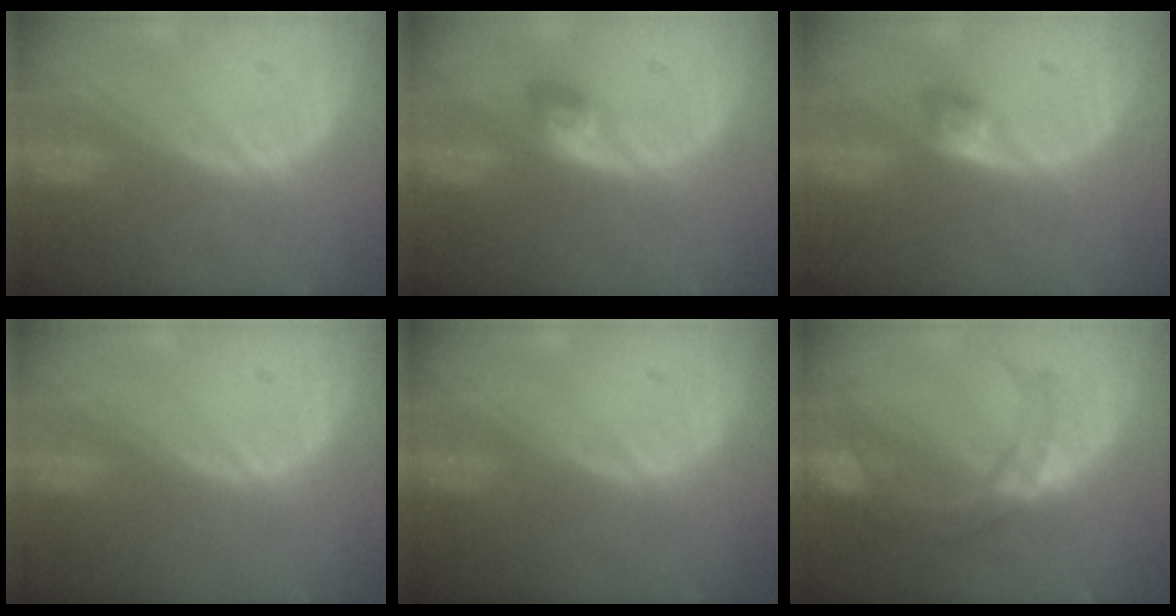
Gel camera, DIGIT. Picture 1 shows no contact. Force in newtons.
{"total": 3.0, "press": 2.7, "slide": 1.4}
{"total": 2.5, "press": 2.4, "slide": 0.8}
{"total": 0.0}
{"total": 0.0}
{"total": 8.9, "press": 7.9, "slide": 4.0}